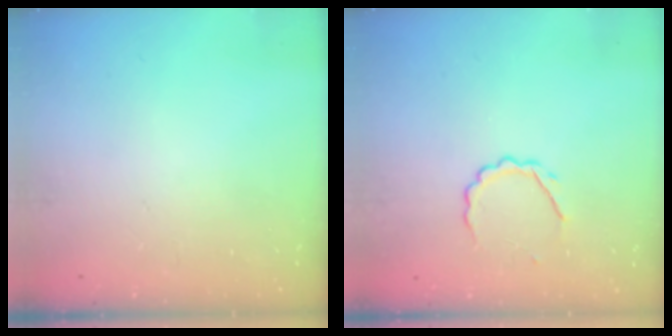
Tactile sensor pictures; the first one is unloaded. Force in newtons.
{"total": 4.7, "press": 4.6, "slide": 0.8}